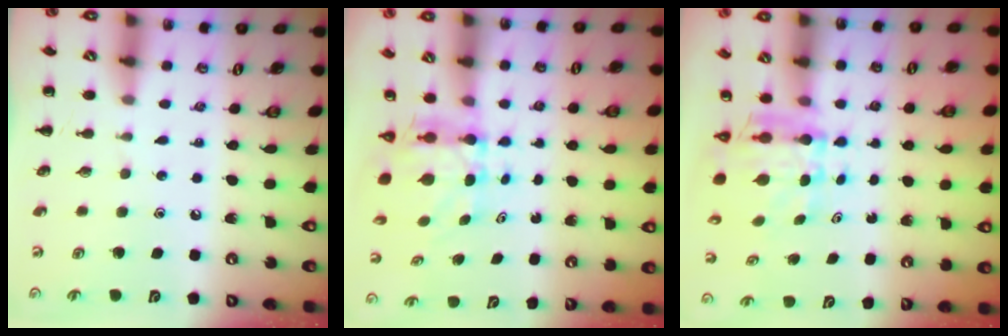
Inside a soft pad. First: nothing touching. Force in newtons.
{"total": 5.3, "press": 5.1, "slide": 1.5}
{"total": 5.7, "press": 5.6, "slide": 1.1}